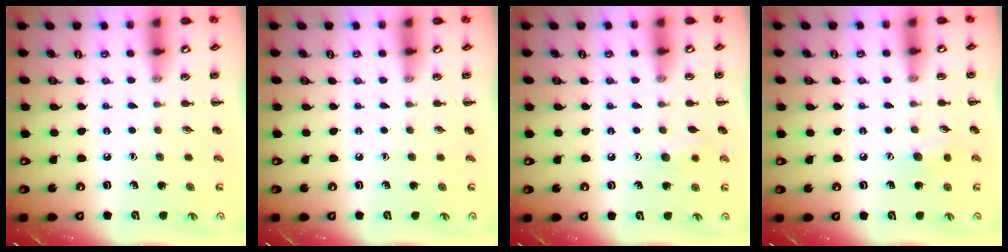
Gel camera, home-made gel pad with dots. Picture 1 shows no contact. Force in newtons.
{"total": 0.0}
{"total": 5.7, "press": 5.5, "slide": 1.5}
{"total": 5.4, "press": 5.3, "slide": 1.0}